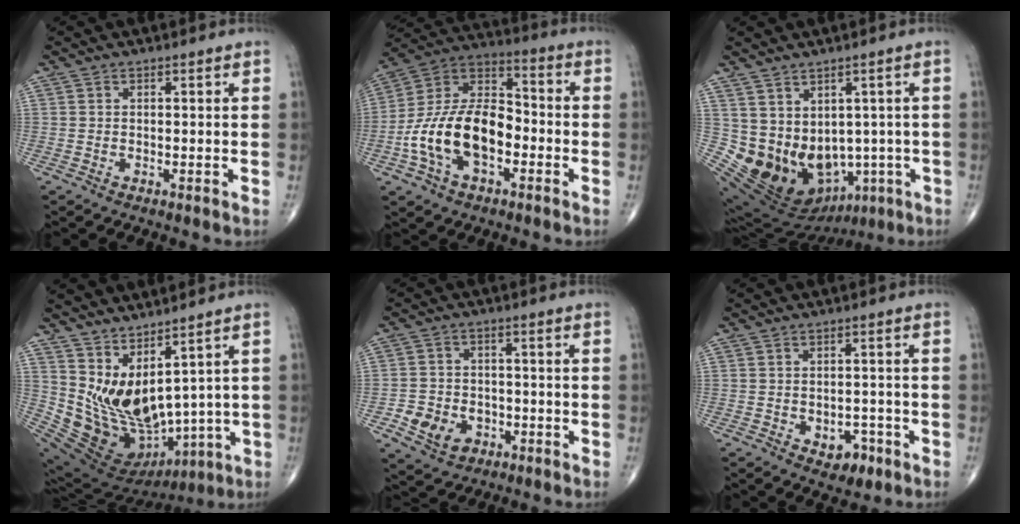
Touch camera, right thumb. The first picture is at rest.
{"total": 18.4, "force": [-4.9, 10.7, 14.2], "torque": [-0.252, 0.045, -0.091]}
{"total": 16.0, "force": [-3.1, 12.5, 9.5], "torque": [-0.140, 0.007, -0.010]}
{"total": 16.2, "force": [4.8, 8.5, 13.0], "torque": [-0.224, -0.059, 0.127]}
{"total": 7.7, "force": [-3.0, 6.1, 3.5], "torque": [-0.045, 0.025, -0.044]}
{"total": 4.8, "force": [-2.1, 3.2, 2.9], "torque": [-0.016, 0.015, -0.022]}